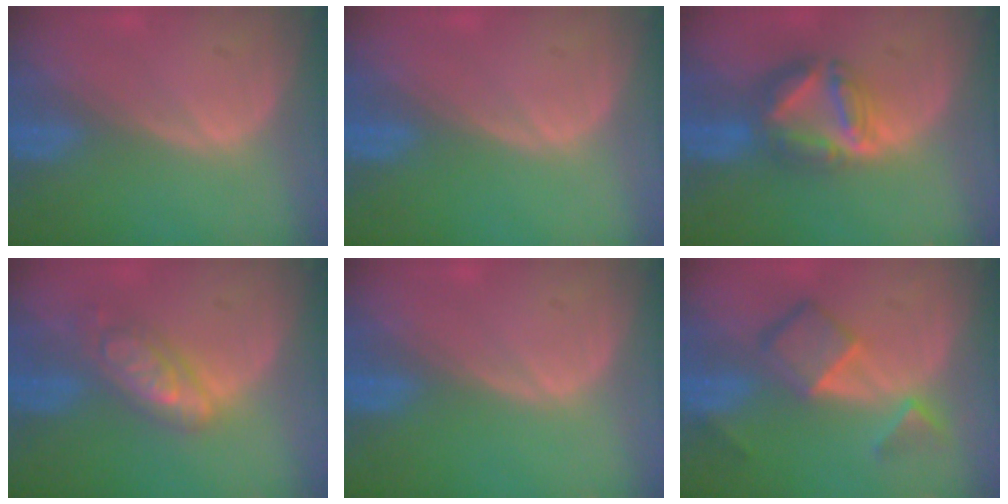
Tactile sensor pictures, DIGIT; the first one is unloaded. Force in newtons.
{"total": 0.0}
{"total": 7.3, "press": 6.4, "slide": 3.5}
{"total": 6.0, "press": 5.9, "slide": 0.4}
{"total": 0.0}
{"total": 7.1, "press": 6.0, "slide": 3.6}